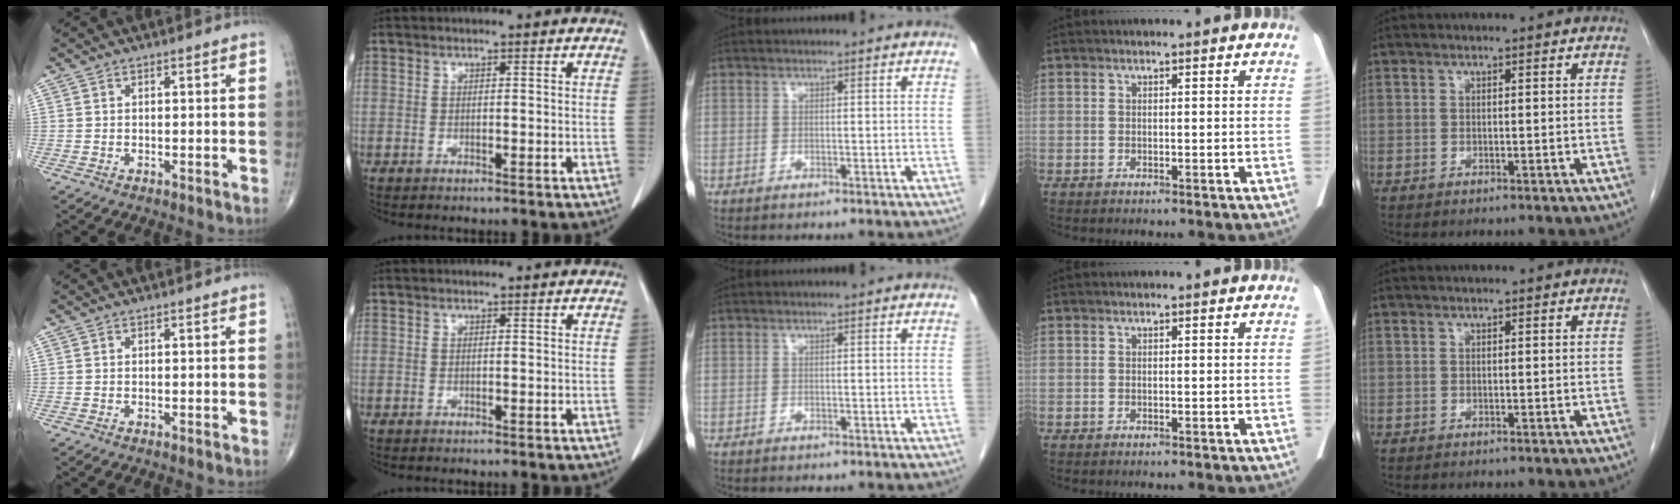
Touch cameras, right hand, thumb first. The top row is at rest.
{}